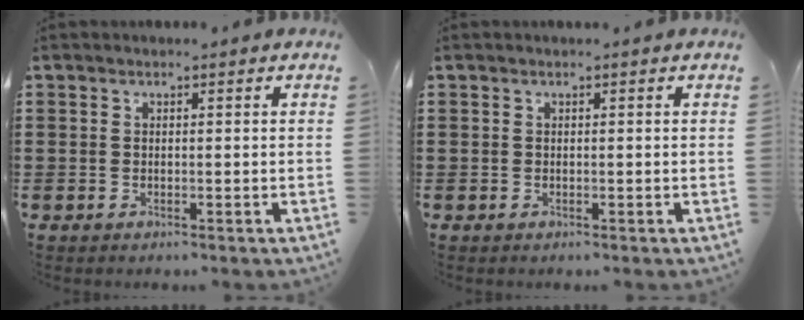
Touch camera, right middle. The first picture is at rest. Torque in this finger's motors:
{"motor_torque": [-0.12, -0.41, 0.00, 0.02]}